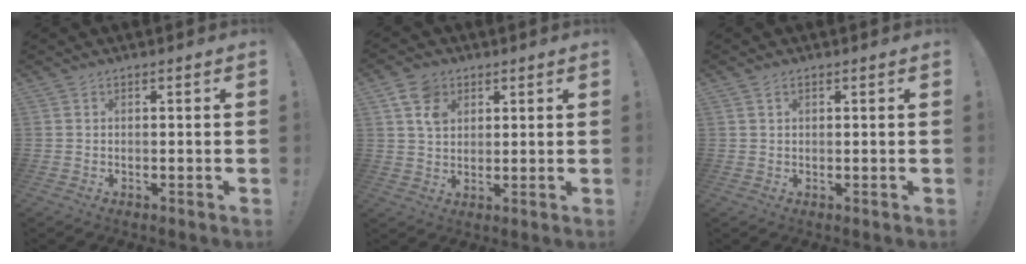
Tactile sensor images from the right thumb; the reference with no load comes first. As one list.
[{"total": 7.8, "force": [3.8, 5.9, 3.5], "torque": [-0.060, -0.008, 0.075]}, {"total": 1.0, "force": [0.5, 0.7, 0.5], "torque": [-0.011, 0.002, 0.010]}]